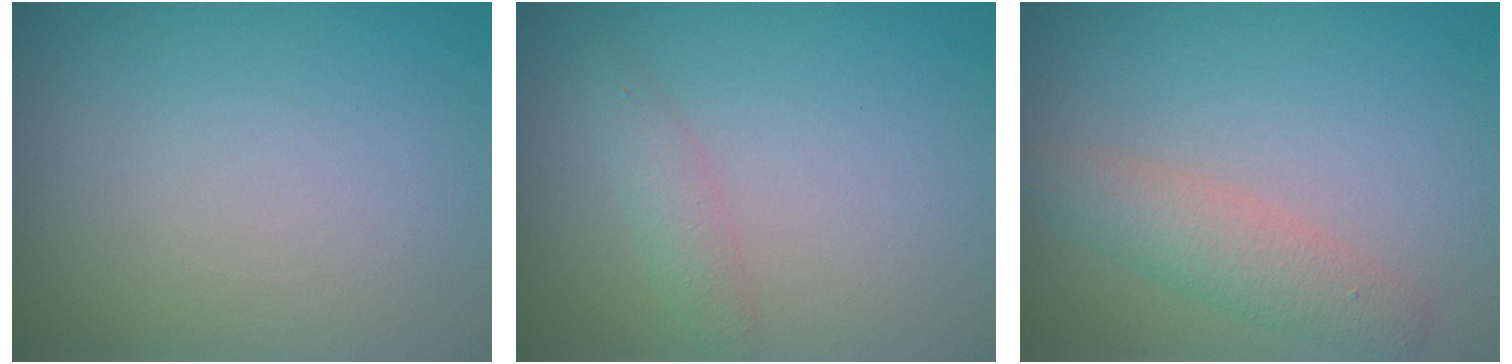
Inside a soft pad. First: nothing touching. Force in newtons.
{"total": 1.4, "press": 1.4, "slide": 0.1}
{"total": 2.8, "press": 2.8, "slide": 0.1}